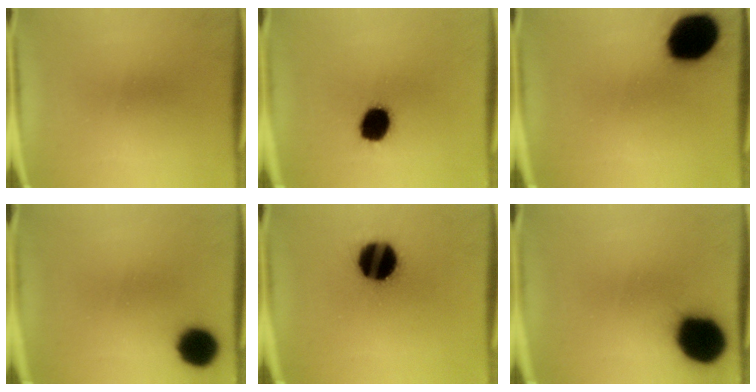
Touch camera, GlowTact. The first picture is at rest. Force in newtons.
{"total": 11.4}
{"total": 19.1}
{"total": 12.1}
{"total": 19.5}
{"total": 19.3}